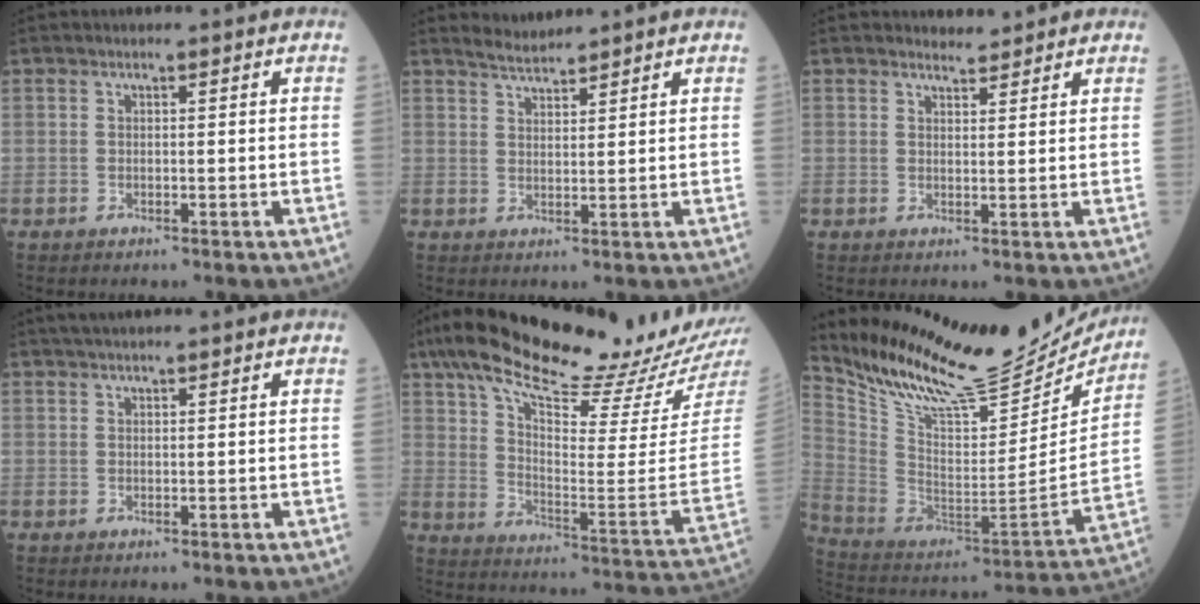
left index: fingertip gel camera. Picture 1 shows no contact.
{"total": 2.6, "force": [2.6, 0.0, 0.0], "torque": [-0.006, 0.007, 0.054]}
{"total": 2.1, "force": [1.9, 0.7, -0.1], "torque": [0.003, 0.003, 0.030]}
{"total": 2.1, "force": [1.8, -0.1, 1.1], "torque": [-0.014, 0.020, 0.033]}
{"total": 26.5, "force": [22.3, 1.4, 14.3], "torque": [-0.237, -0.049, 0.318]}
{"total": 26.6, "force": [24.2, 5.3, 9.8], "torque": [-0.177, -0.061, 0.364]}